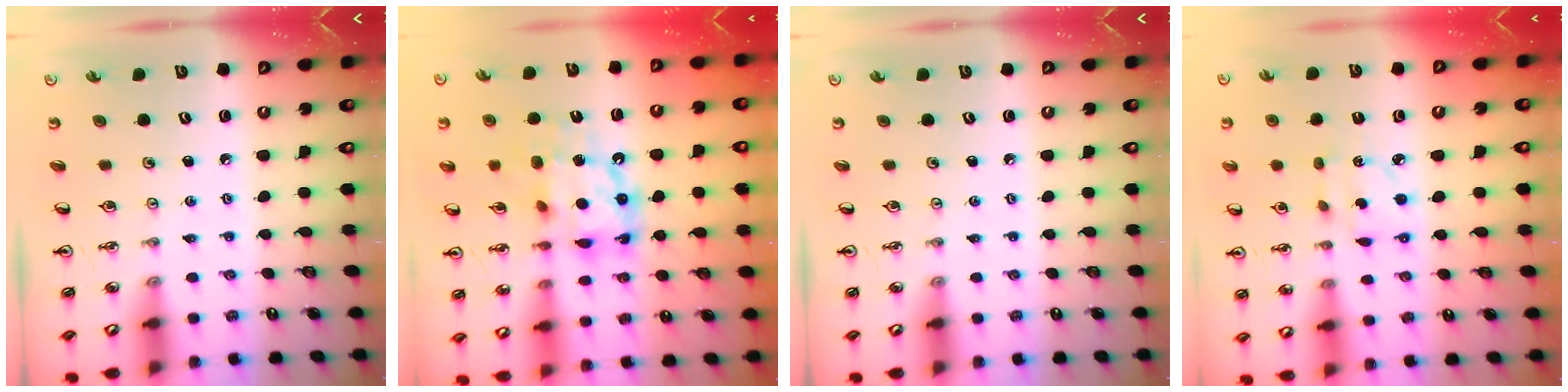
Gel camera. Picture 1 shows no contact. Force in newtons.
{"total": 13.4, "press": 13.3, "slide": 1.1}
{"total": 0.0}
{"total": 3.6, "press": 3.6, "slide": 0.1}